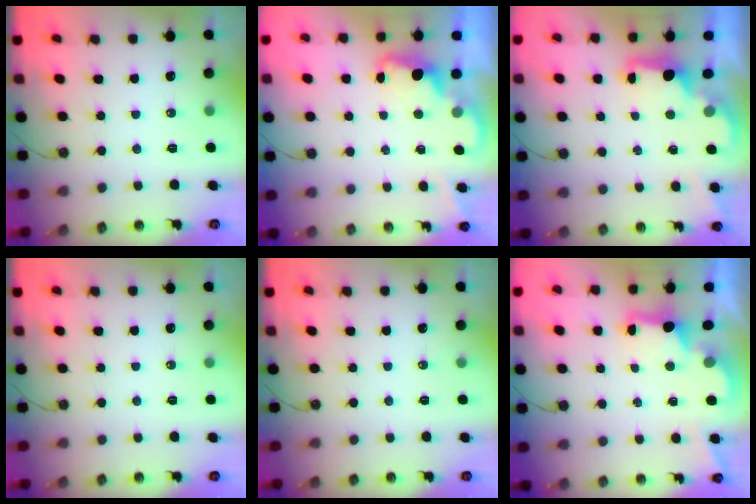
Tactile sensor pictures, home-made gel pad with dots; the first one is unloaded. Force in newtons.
{"total": 2.2, "press": 2.1, "slide": 0.5}
{"total": 2.2, "press": 2.0, "slide": 0.8}
{"total": 0.0}
{"total": 0.0}
{"total": 2.5, "press": 2.4, "slide": 0.7}